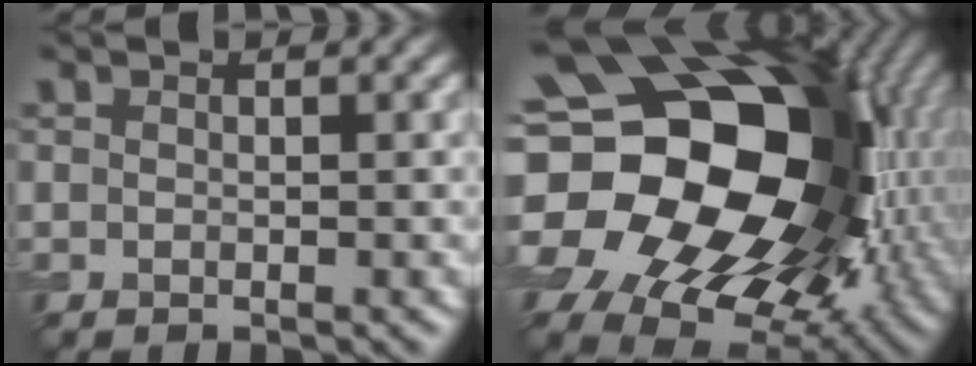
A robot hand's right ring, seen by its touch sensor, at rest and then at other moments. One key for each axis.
{"total": 22.4, "fx": 1.6, "fy": 16.0, "fz": 15.6, "tx": -0.292, "ty": 0.003, "tz": 0.015}